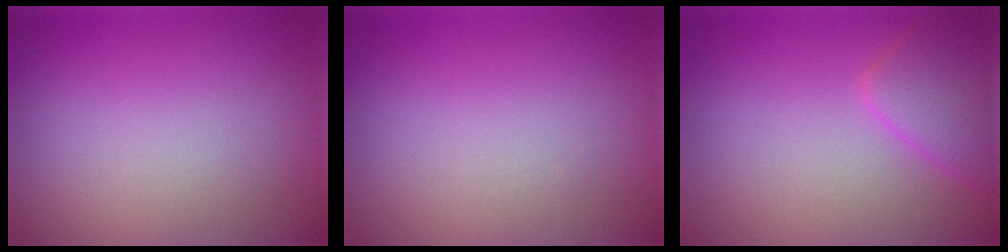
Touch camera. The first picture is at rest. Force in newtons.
{"total": 0.0}
{"total": 3.4, "press": 3.4, "slide": 0.1}